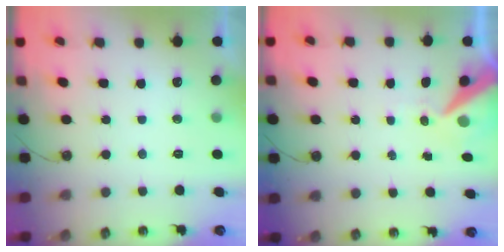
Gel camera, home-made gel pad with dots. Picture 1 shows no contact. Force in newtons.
{"total": 9.0, "press": 8.9, "slide": 1.4}